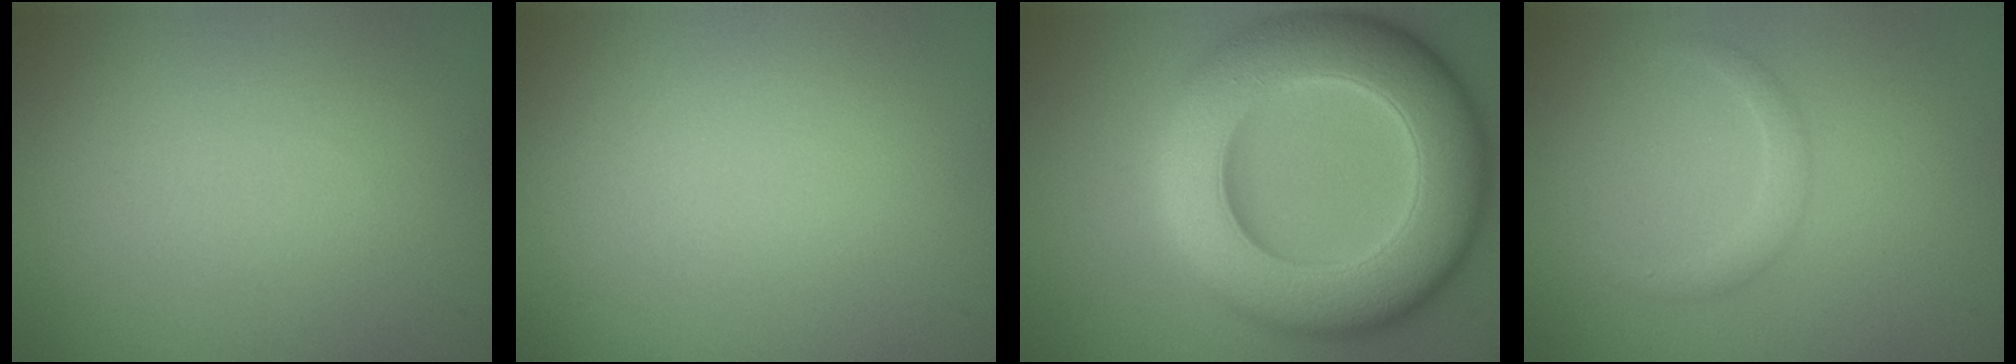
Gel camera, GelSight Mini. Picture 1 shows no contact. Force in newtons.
{"total": 0.0}
{"total": 13.2, "press": 13.1, "slide": 2.1}
{"total": 1.3, "press": 1.3, "slide": 0.2}